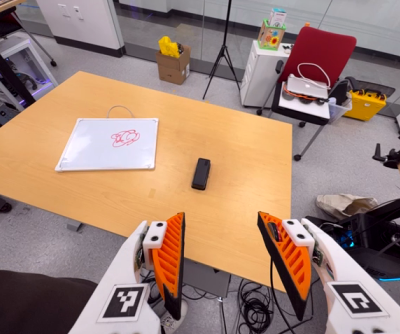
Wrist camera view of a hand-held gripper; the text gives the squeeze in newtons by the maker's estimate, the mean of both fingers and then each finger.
{"total": 0.0}